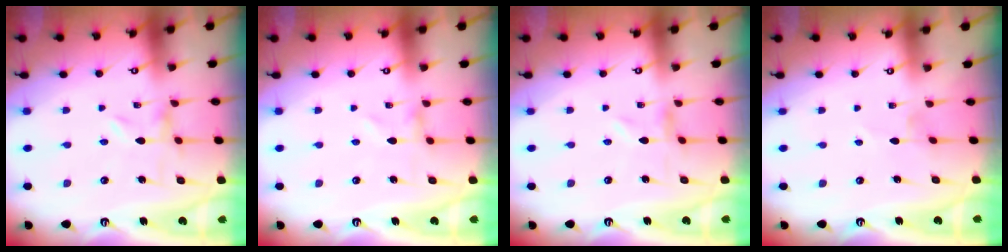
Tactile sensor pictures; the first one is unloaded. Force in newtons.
{"total": 0.8, "press": 0.8, "slide": 0.1}
{"total": 0.0}
{"total": 0.9, "press": 0.9, "slide": 0.2}